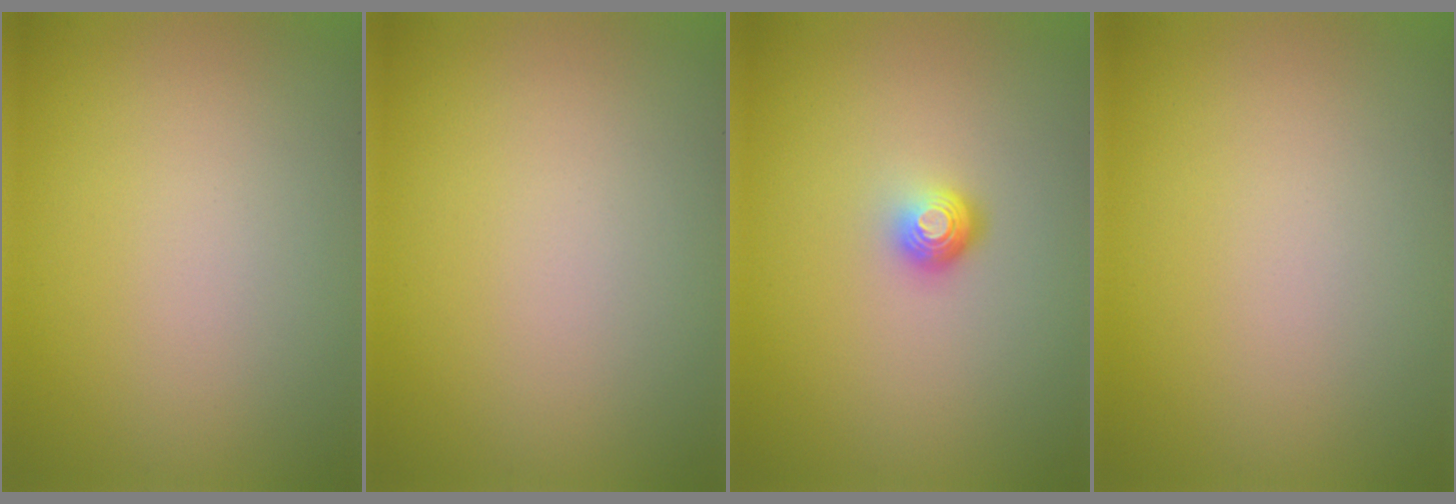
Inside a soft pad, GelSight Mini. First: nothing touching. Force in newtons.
{"total": 0.0}
{"total": 1.8, "press": 1.2, "slide": 1.4}
{"total": 0.0}